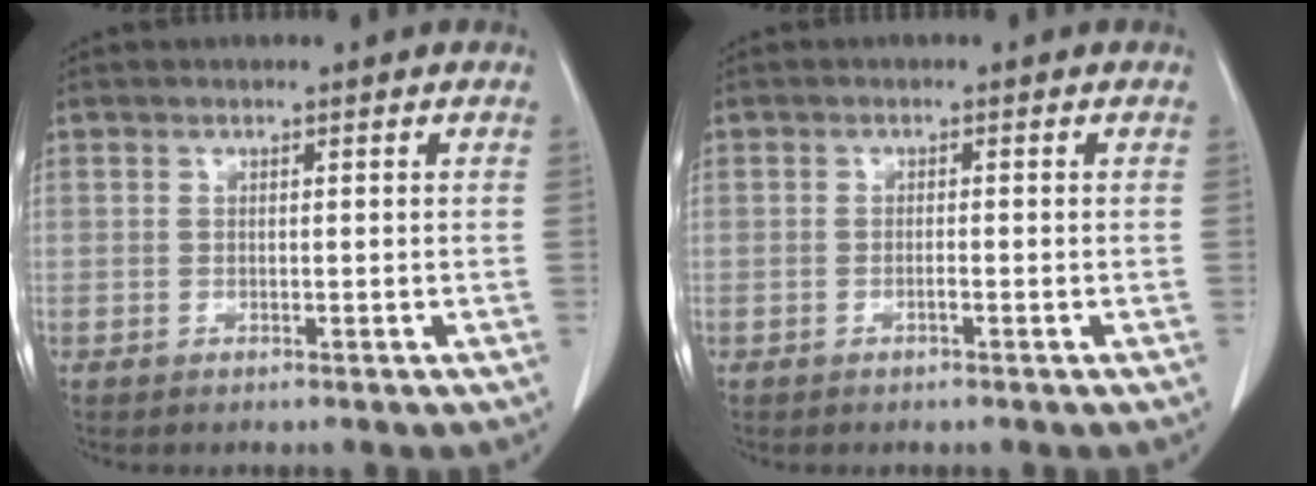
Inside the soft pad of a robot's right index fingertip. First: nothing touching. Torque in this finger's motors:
{"motor_torque": [-0.18, 0.02, -0.09, -0.01]}